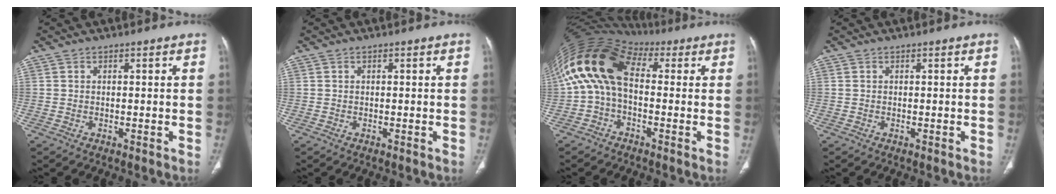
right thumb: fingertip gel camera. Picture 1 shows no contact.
{"total": 0.0}
{"total": 14.4, "force": [2.0, 8.9, 11.2], "torque": [-0.218, 0.050, 0.026]}
{"total": 0.0}